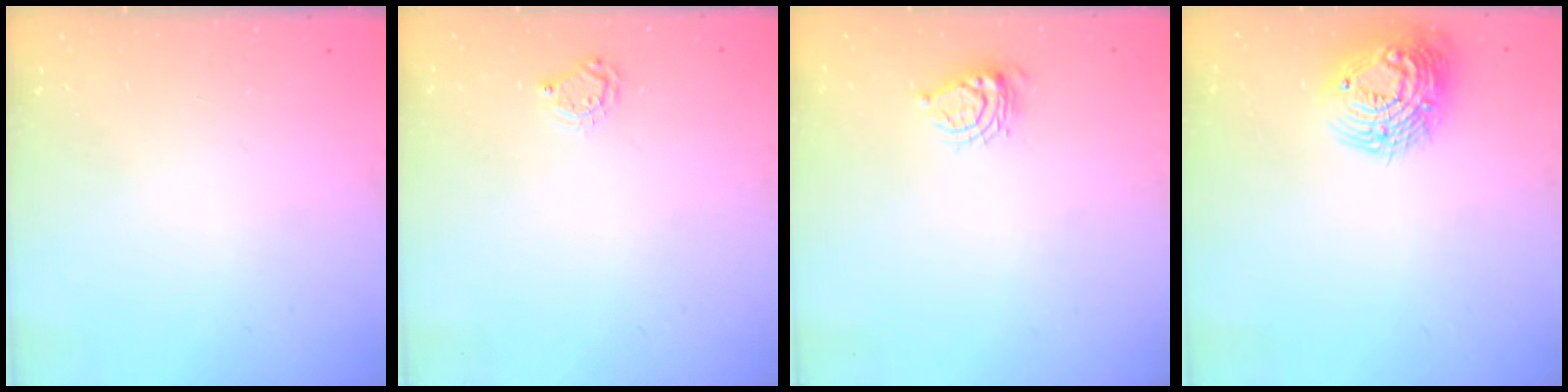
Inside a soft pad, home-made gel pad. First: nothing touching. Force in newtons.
{"total": 5.0, "press": 5.0, "slide": 0.3}
{"total": 6.2, "press": 6.2, "slide": 0.8}
{"total": 15.6, "press": 15.6, "slide": 1.2}